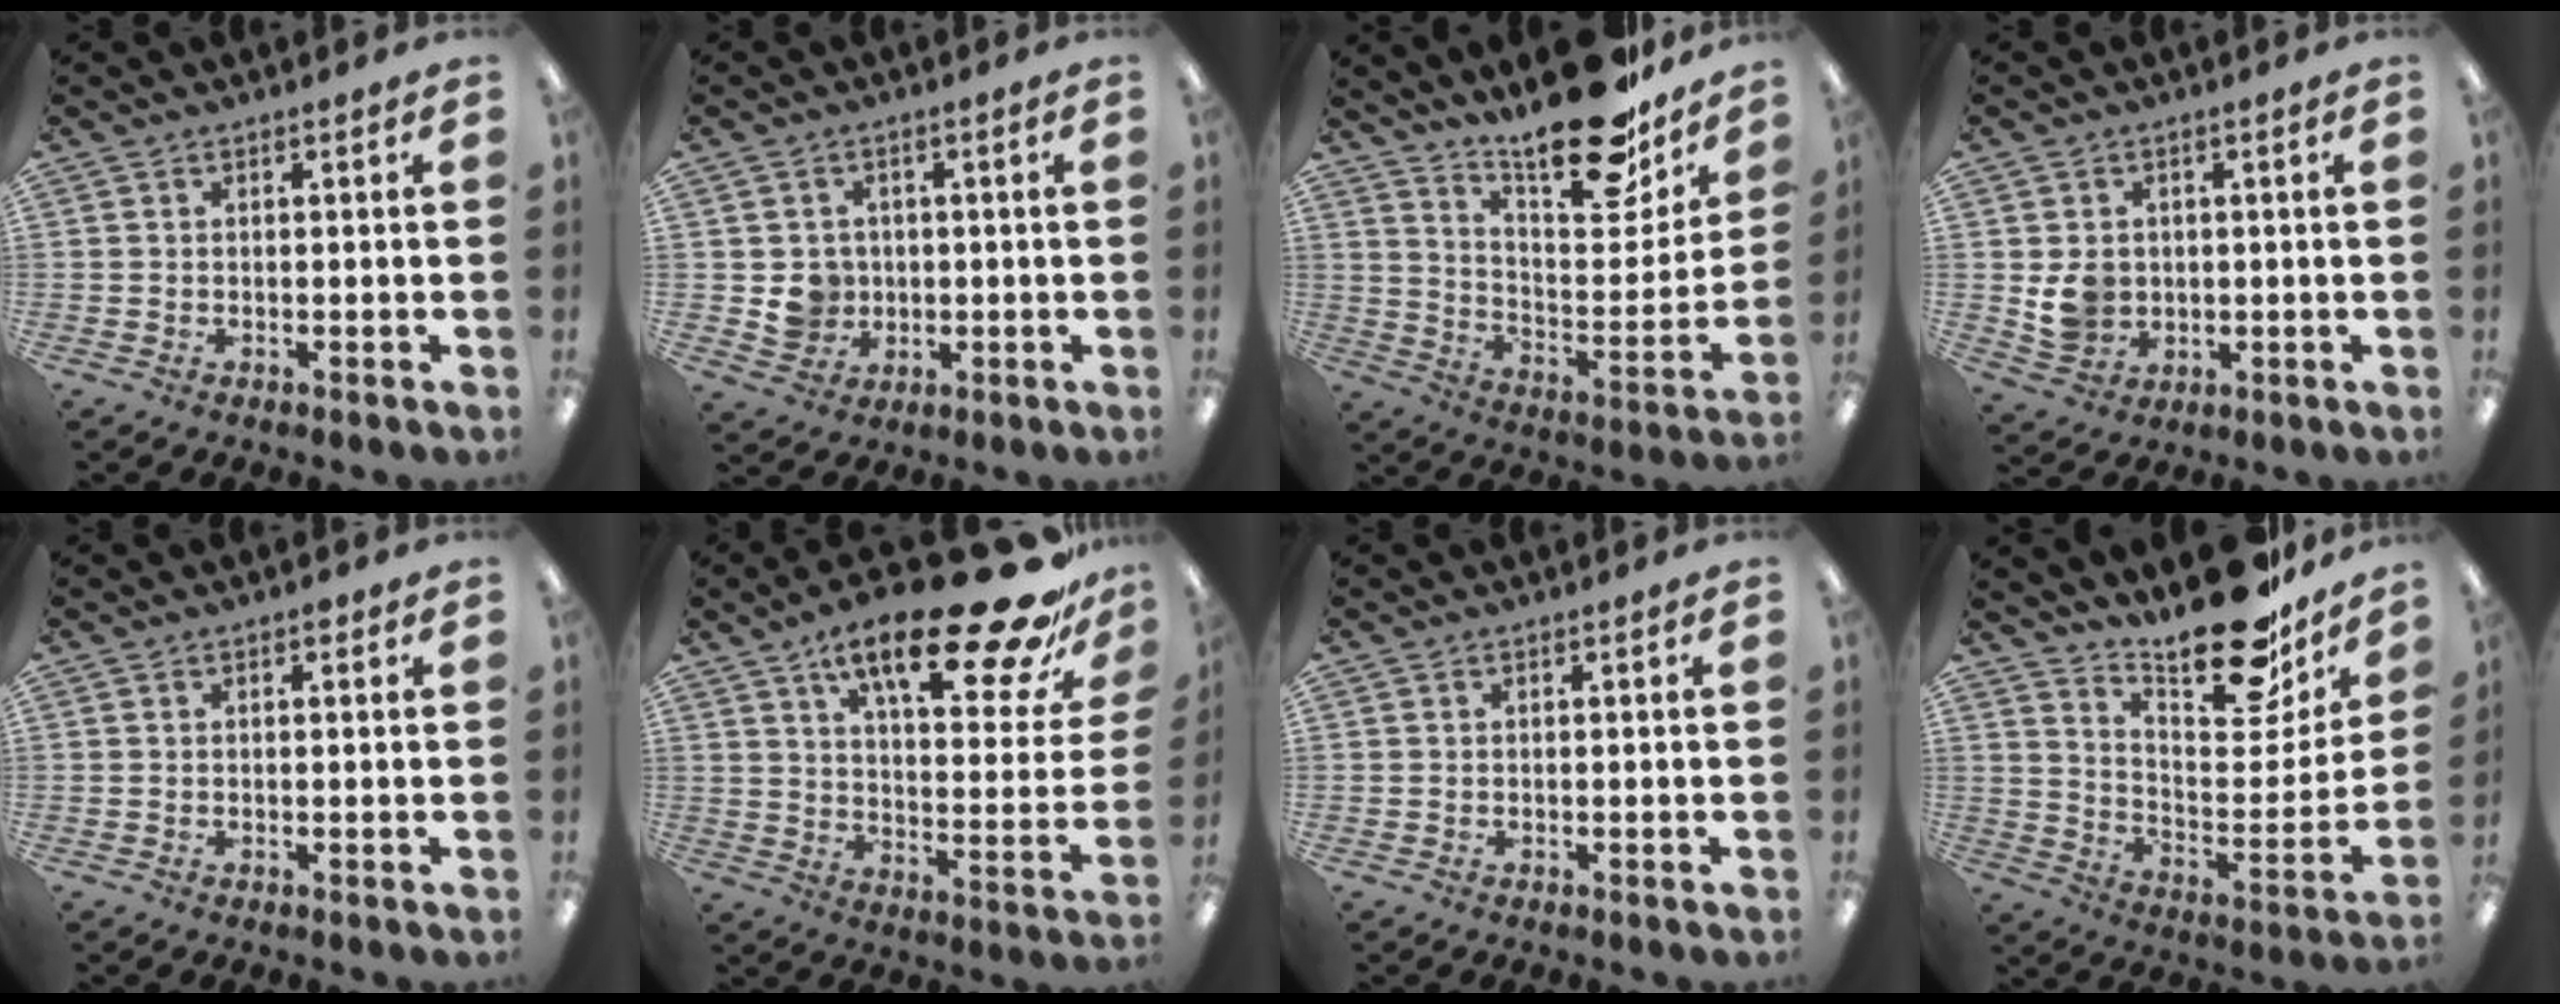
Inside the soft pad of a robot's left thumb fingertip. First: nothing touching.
{"total": 5.7, "force": [0.3, 5.6, 1.2], "torque": [-0.012, 0.006, 0.011]}
{"total": 22.4, "force": [17.5, 7.6, 11.7], "torque": [-0.163, -0.124, 0.293]}
{"total": 5.8, "force": [0.7, 5.3, 2.3], "torque": [-0.027, 0.005, 0.016]}
{"total": 1.0, "force": [0.6, 0.5, 0.6], "torque": [-0.006, 0.000, 0.008]}
{"total": 26.0, "force": [17.2, 7.4, 18.0], "torque": [-0.264, -0.108, 0.271]}
{"total": 0.0}
{"total": 22.7, "force": [18.4, 7.8, 10.9], "torque": [-0.144, -0.134, 0.309]}